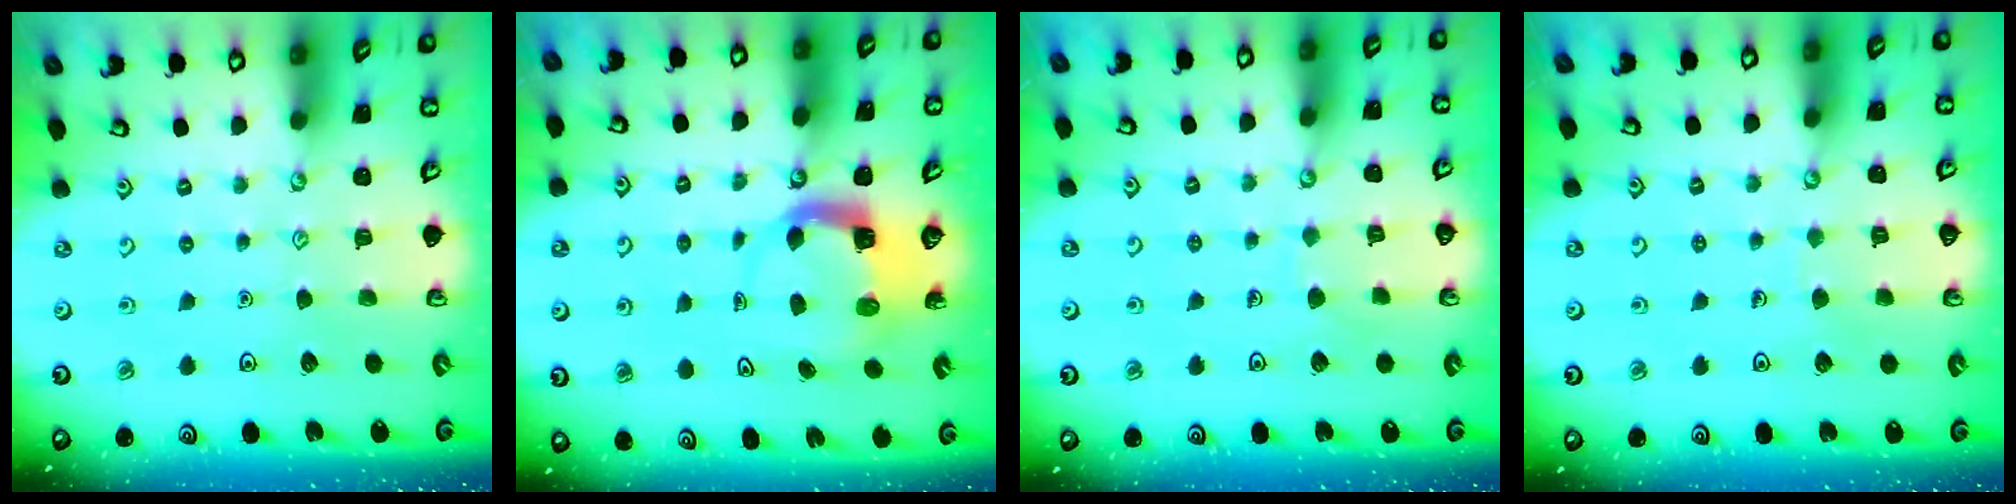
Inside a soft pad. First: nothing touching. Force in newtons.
{"total": 5.2, "press": 5.1, "slide": 0.7}
{"total": 4.3, "press": 4.3, "slide": 0.3}
{"total": 2.3, "press": 2.3, "slide": 0.1}